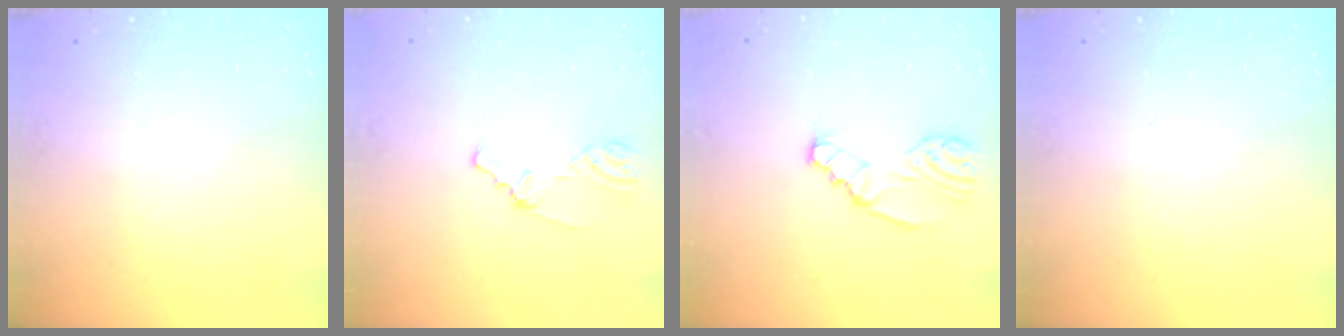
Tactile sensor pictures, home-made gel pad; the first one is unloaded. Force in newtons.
{"total": 1.5, "press": 1.5, "slide": 0.3}
{"total": 2.3, "press": 2.2, "slide": 0.3}
{"total": 0.0}